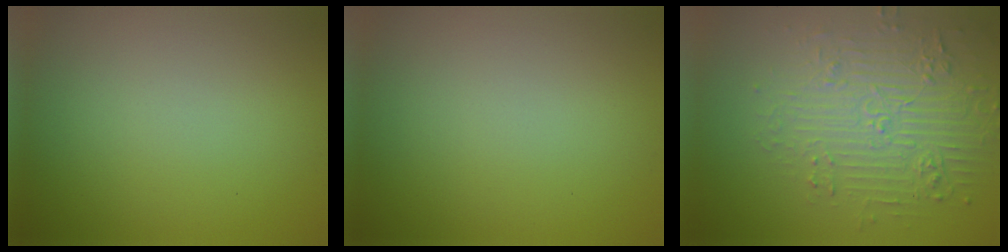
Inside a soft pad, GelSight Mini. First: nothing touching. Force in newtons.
{"total": 0.0}
{"total": 4.8, "press": 4.2, "slide": 2.4}